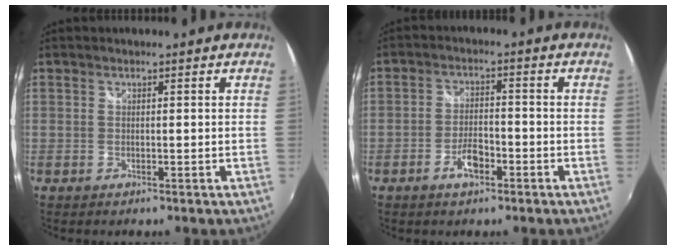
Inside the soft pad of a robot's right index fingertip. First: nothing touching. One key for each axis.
{"total": 4.7, "fx": -2.6, "fy": 2.1, "fz": 3.3, "tx": -0.072, "ty": 0.003, "tz": -0.045}